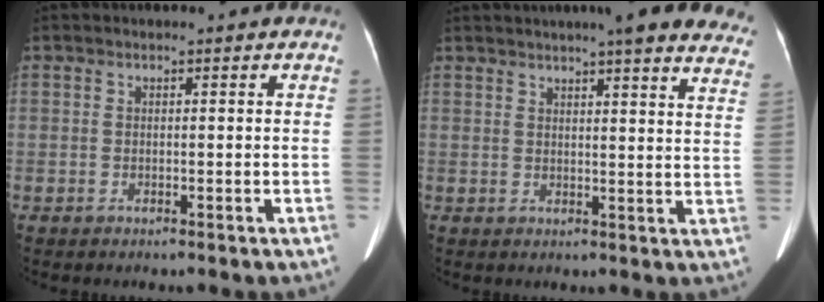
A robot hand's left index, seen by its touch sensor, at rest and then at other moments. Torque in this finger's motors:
{"motor_torque": [-0.24, -1.54, 0.04, 0.09]}